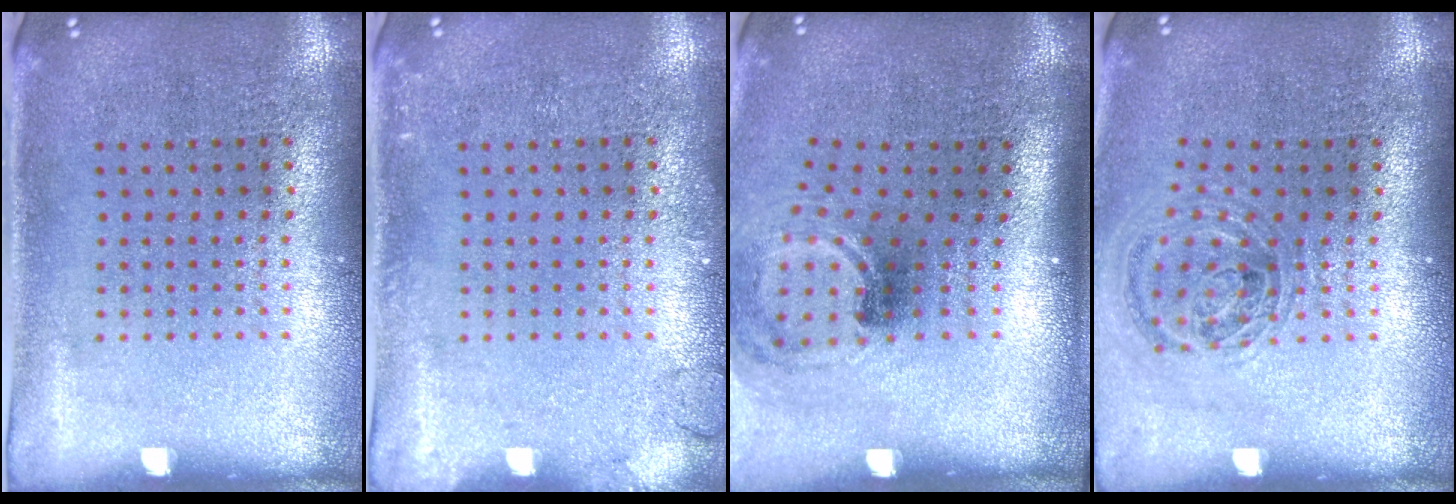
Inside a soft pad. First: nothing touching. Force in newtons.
{"total": 1.2, "press": 1.1, "slide": 0.2}
{"total": 1.6, "press": 1.1, "slide": 1.2}
{"total": 1.1, "press": 1.0, "slide": 0.3}